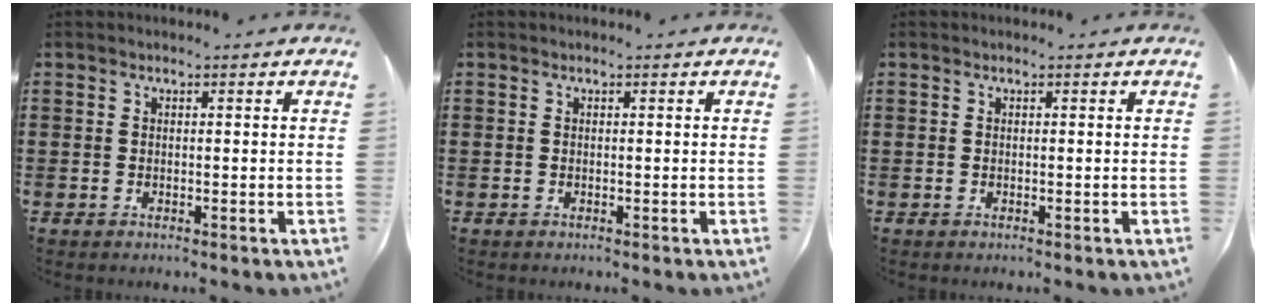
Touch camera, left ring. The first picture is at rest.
{"total": 0.0}
{"total": 0.0}